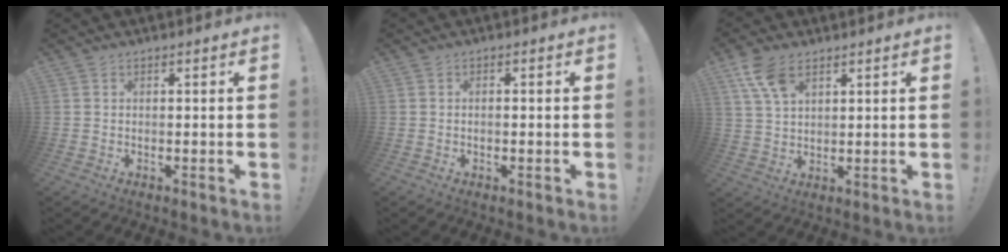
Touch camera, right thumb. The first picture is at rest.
{"total": 1.2, "force": [-0.7, 0.1, 0.9], "torque": [-0.023, 0.004, -0.011]}
{"total": 8.3, "force": [4.8, 4.4, 5.2], "torque": [-0.091, -0.015, 0.095]}